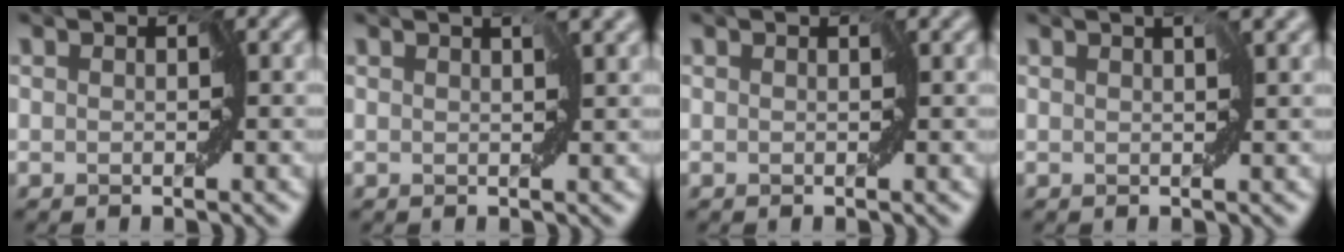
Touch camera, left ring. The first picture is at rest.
{"total": 2.5, "force": [1.2, 0.7, 2.0], "torque": [-0.031, 0.005, 0.022]}
{"total": 0.0}
{"total": 2.1, "force": [1.0, 0.4, 1.8], "torque": [-0.029, 0.007, 0.018]}